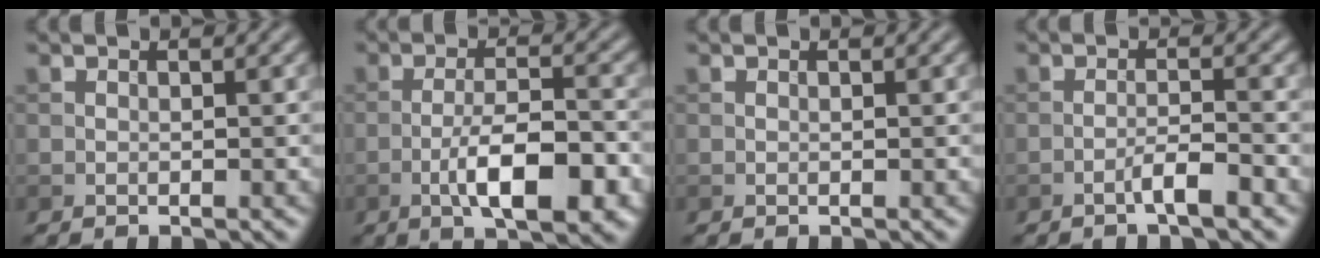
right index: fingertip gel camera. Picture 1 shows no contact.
{"total": 7.1, "force": [-2.8, 2.2, 6.1], "torque": [-0.106, 0.002, -0.046]}
{"total": 0.0}
{"total": 2.3, "force": [-1.4, 0.2, 1.8], "torque": [-0.031, 0.009, -0.030]}